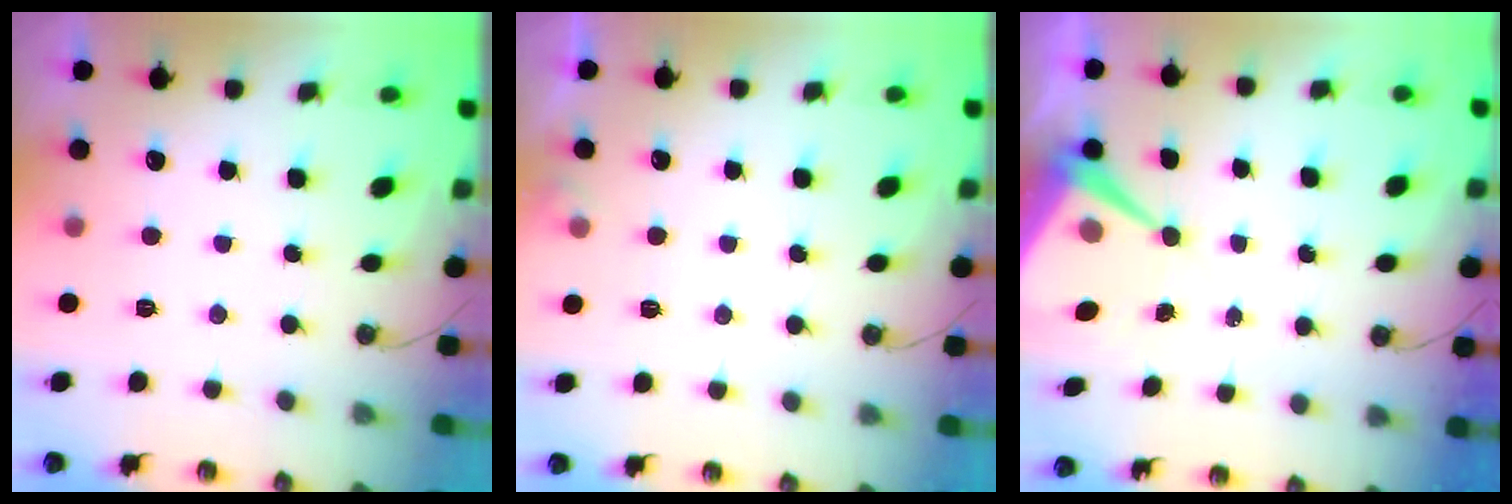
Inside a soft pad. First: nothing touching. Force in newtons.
{"total": 4.1, "press": 4.1, "slide": 0.7}
{"total": 9.4, "press": 9.4, "slide": 0.4}